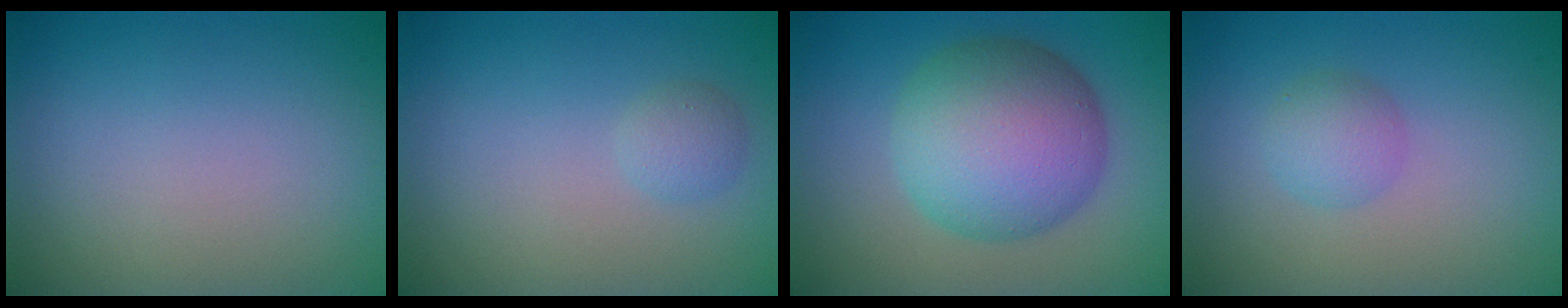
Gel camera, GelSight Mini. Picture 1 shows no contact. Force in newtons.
{"total": 1.3, "press": 1.3, "slide": 0.1}
{"total": 9.4, "press": 9.4, "slide": 0.1}
{"total": 2.1, "press": 2.1, "slide": 0.0}